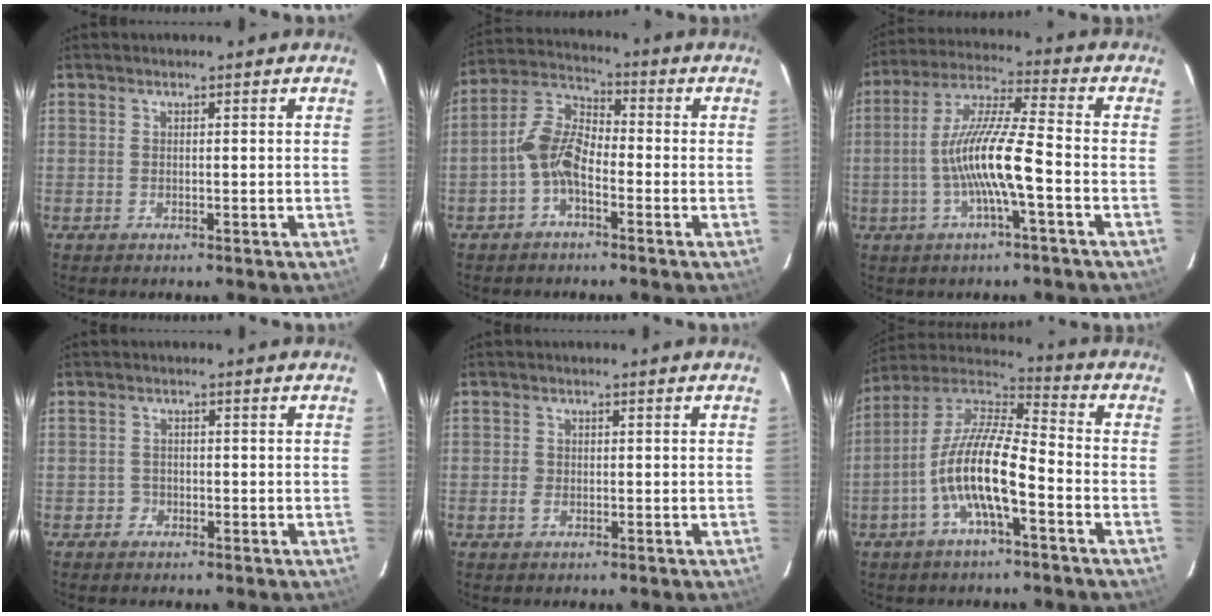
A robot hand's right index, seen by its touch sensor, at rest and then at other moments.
{"total": 7.6, "force": [-2.9, 3.9, 5.8], "torque": [-0.125, 0.019, -0.063]}
{"total": 11.9, "force": [-3.3, 0.8, 11.4], "torque": [-0.228, 0.008, -0.064]}
{"total": 1.5, "force": [-0.9, 1.3, 0.0], "torque": [0.000, 0.005, -0.013]}
{"total": 1.5, "force": [-0.4, 1.2, 0.8], "torque": [-0.018, 0.001, -0.008]}
{"total": 13.4, "force": [-4.9, 3.3, 12.0], "torque": [-0.236, 0.004, -0.100]}